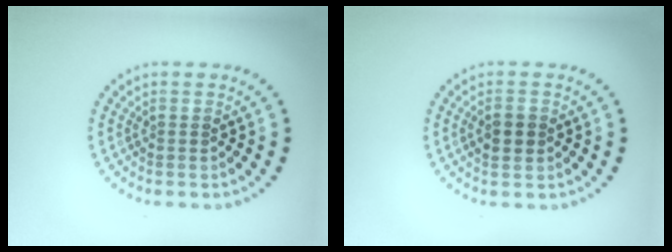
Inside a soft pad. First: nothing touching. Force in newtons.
{"total": 1.8, "press": 1.8, "slide": 0.1}